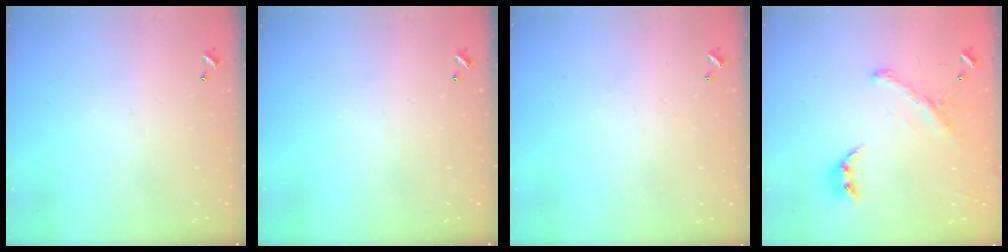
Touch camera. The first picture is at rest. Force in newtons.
{"total": 0.0}
{"total": 2.5, "press": 2.5, "slide": 0.4}
{"total": 2.2, "press": 1.9, "slide": 1.0}